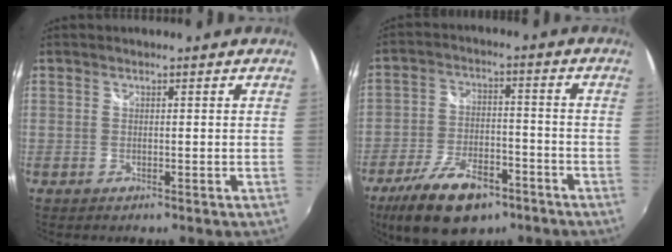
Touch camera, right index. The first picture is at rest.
{"total": 14.2, "force": [-9.1, 7.3, 8.2], "torque": [-0.176, -0.009, -0.146]}